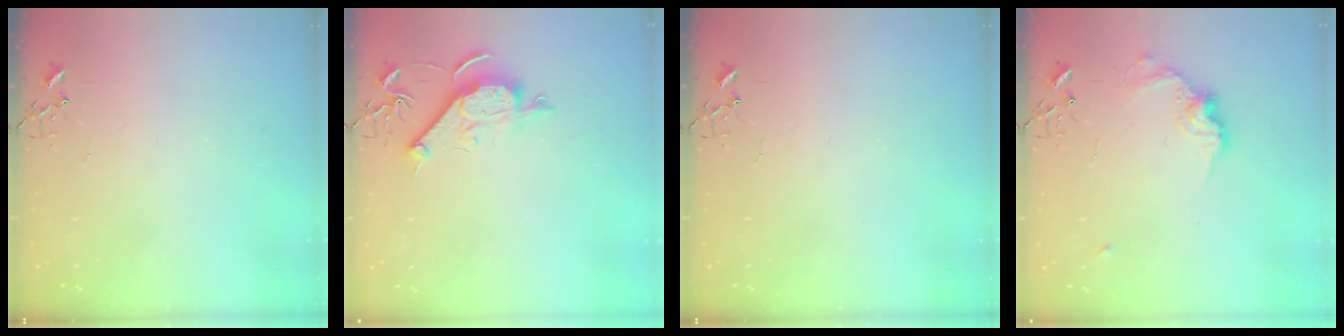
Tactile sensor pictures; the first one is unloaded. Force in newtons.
{"total": 10.4, "press": 10.4, "slide": 0.9}
{"total": 0.0}
{"total": 11.8, "press": 11.8, "slide": 0.6}